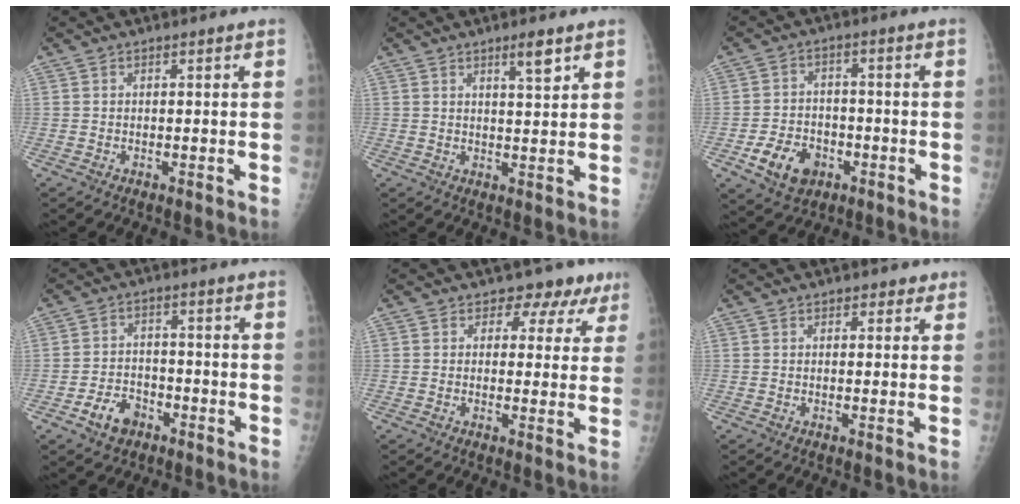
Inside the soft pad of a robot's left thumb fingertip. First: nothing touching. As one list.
[{"total": 3.8, "force": [2.4, 0.6, 2.9], "torque": [-0.045, -0.018, 0.040]}, {"total": 9.0, "force": [-3.8, 6.6, 4.8], "torque": [-0.062, 0.020, -0.059]}, {"total": 6.0, "force": [-3.3, 4.2, 2.7], "torque": [-0.033, 0.025, -0.055]}, {"total": 6.6, "force": [4.7, 4.5, 1.4], "torque": [0.022, -0.021, 0.040]}, {"total": 2.1, "force": [1.3, 1.4, 0.7], "torque": [0.012, -0.005, 0.012]}]